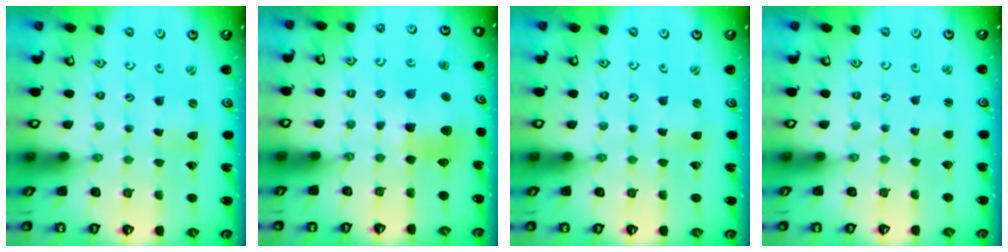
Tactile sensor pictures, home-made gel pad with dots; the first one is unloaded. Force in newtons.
{"total": 11.2, "press": 11.1, "slide": 0.7}
{"total": 0.9, "press": 0.9, "slide": 0.2}
{"total": 1.6, "press": 1.6, "slide": 0.2}